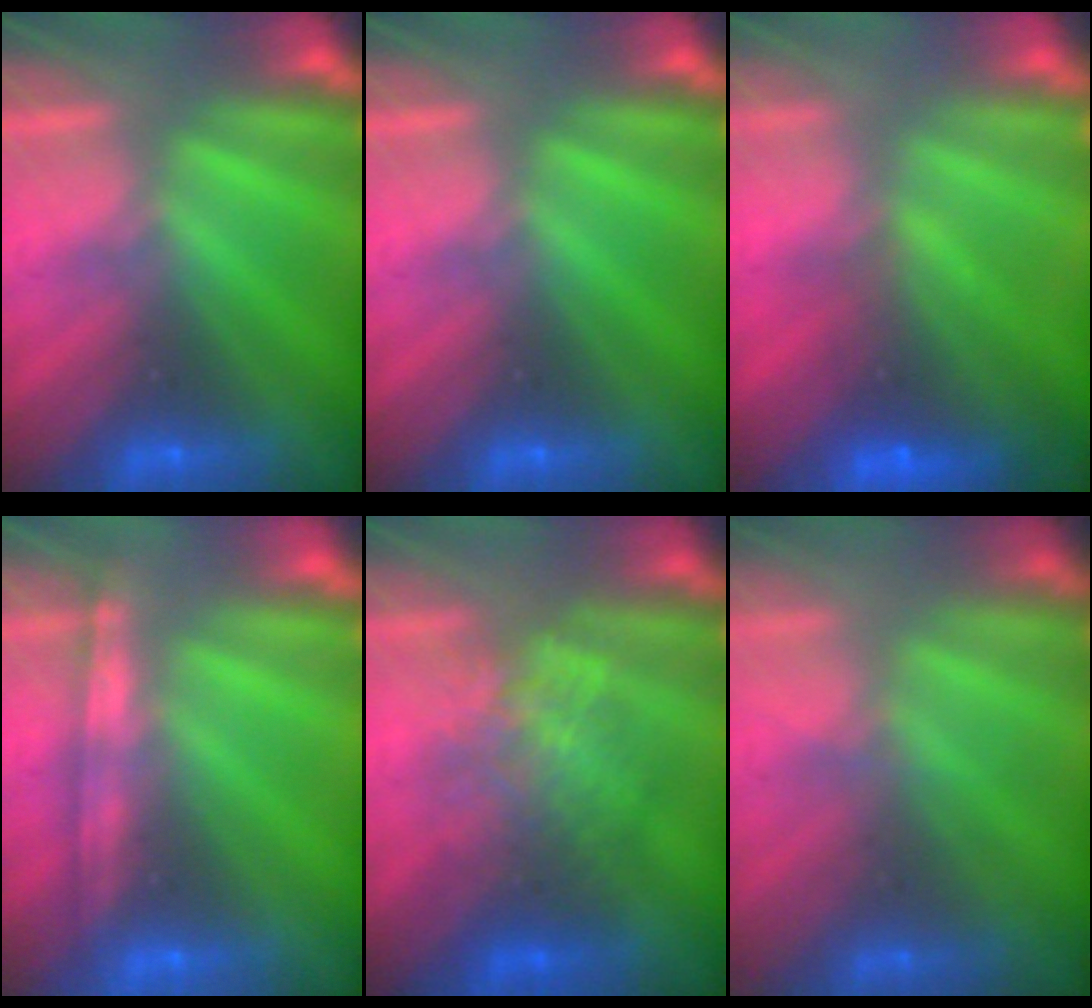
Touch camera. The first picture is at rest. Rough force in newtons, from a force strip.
{"total": 0.0}
{"total": 7.4}
{"total": 1.2}
{"total": 2.2}
{"total": 1.8}